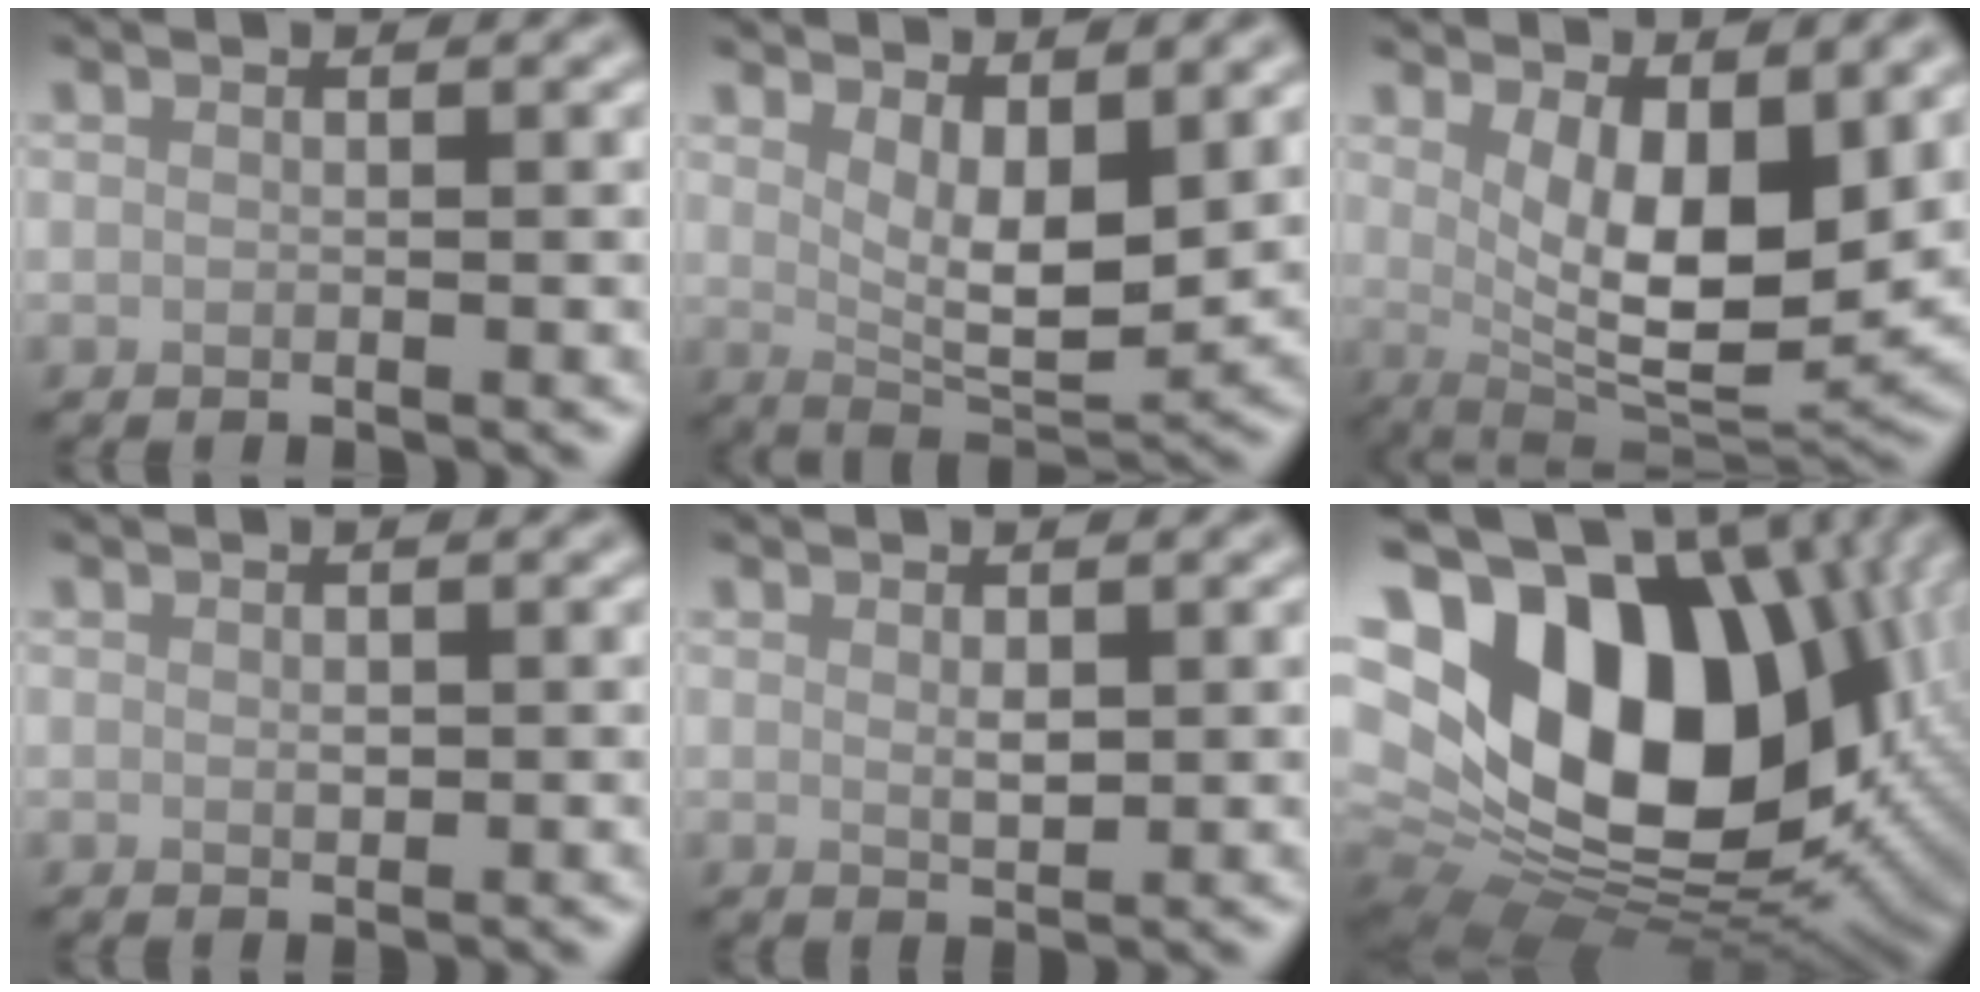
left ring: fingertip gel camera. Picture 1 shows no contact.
{"total": 5.6, "force": [2.2, 2.5, 4.5], "torque": [-0.080, -0.016, 0.044]}
{"total": 8.8, "force": [2.8, 3.7, 7.5], "torque": [-0.127, -0.026, 0.052]}
{"total": 0.7, "force": [0.1, 0.5, 0.5], "torque": [-0.007, -0.001, 0.003]}
{"total": 1.3, "force": [0.5, 0.7, 1.1], "torque": [-0.019, -0.004, 0.013]}
{"total": 20.9, "force": [3.0, 14.7, 14.5], "torque": [-0.276, -0.018, 0.087]}